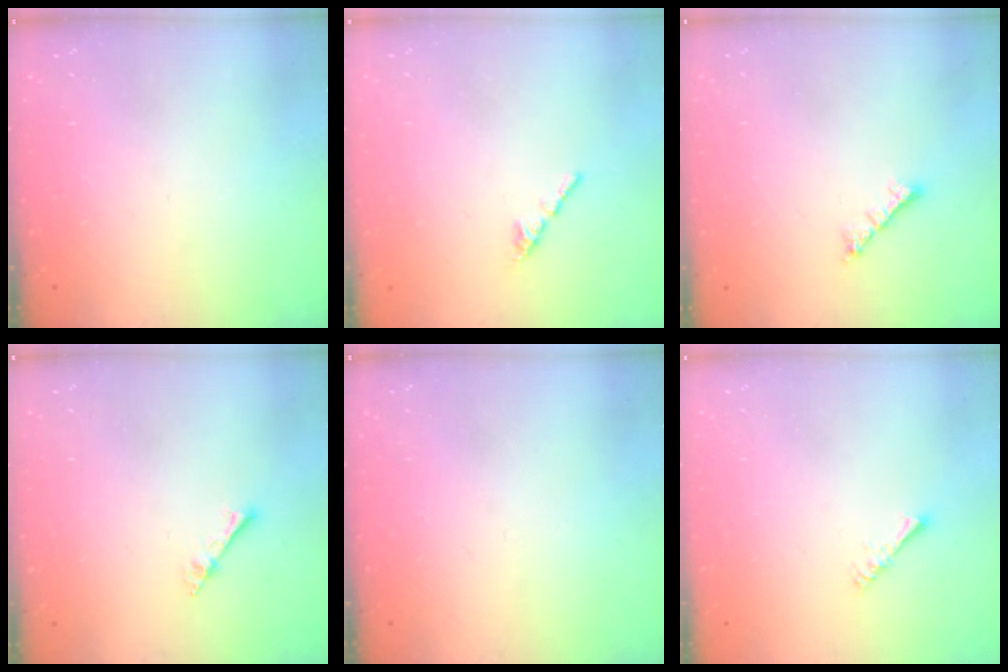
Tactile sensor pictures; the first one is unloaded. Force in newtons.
{"total": 1.3, "press": 1.2, "slide": 0.4}
{"total": 1.8, "press": 1.7, "slide": 0.6}
{"total": 4.0, "press": 3.9, "slide": 0.5}
{"total": 0.0}
{"total": 1.4, "press": 1.3, "slide": 0.3}